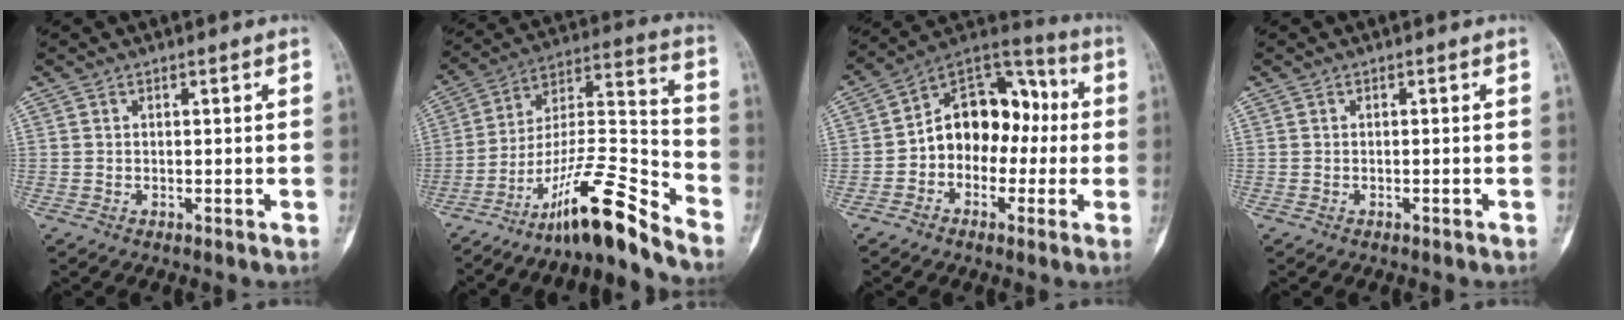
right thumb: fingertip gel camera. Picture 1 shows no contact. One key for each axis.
{"total": 16.7, "fx": -12.8, "fy": 2.1, "fz": 10.6, "tx": -0.186, "ty": 0.111, "tz": -0.222}
{"total": 14.7, "fx": -1.0, "fy": 10.8, "fz": 10.0, "tx": -0.102, "ty": 0.051, "tz": -0.031}
{"total": 0.0}